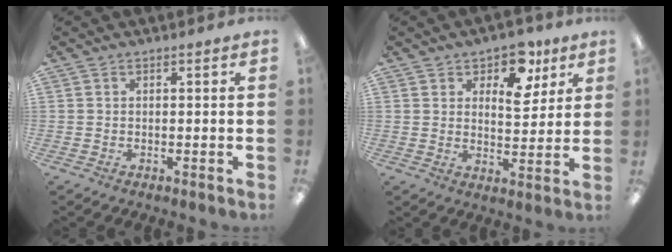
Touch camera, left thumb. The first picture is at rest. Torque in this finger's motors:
{"motor_torque": [-0.05, 0.39, -0.24, 0.15, 0.02]}